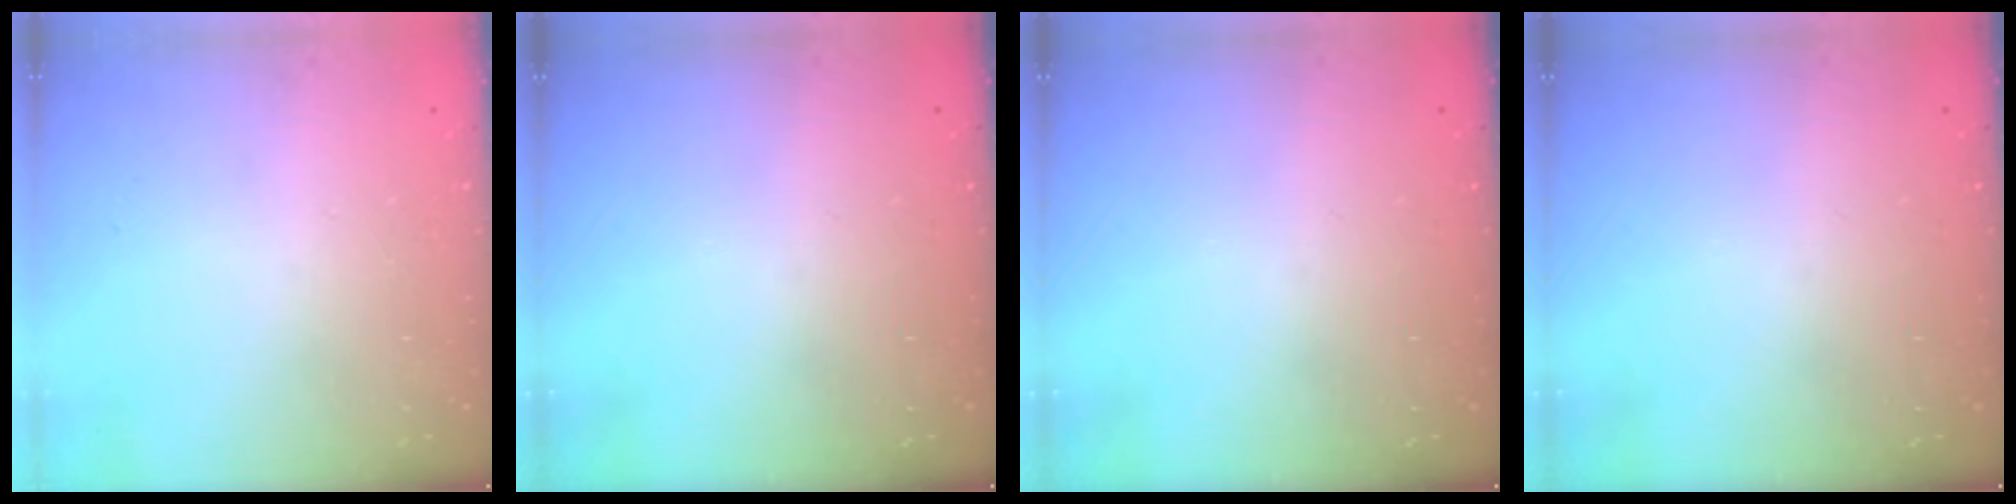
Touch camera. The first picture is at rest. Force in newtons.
{"total": 0.0}
{"total": 0.0}
{"total": 0.0}